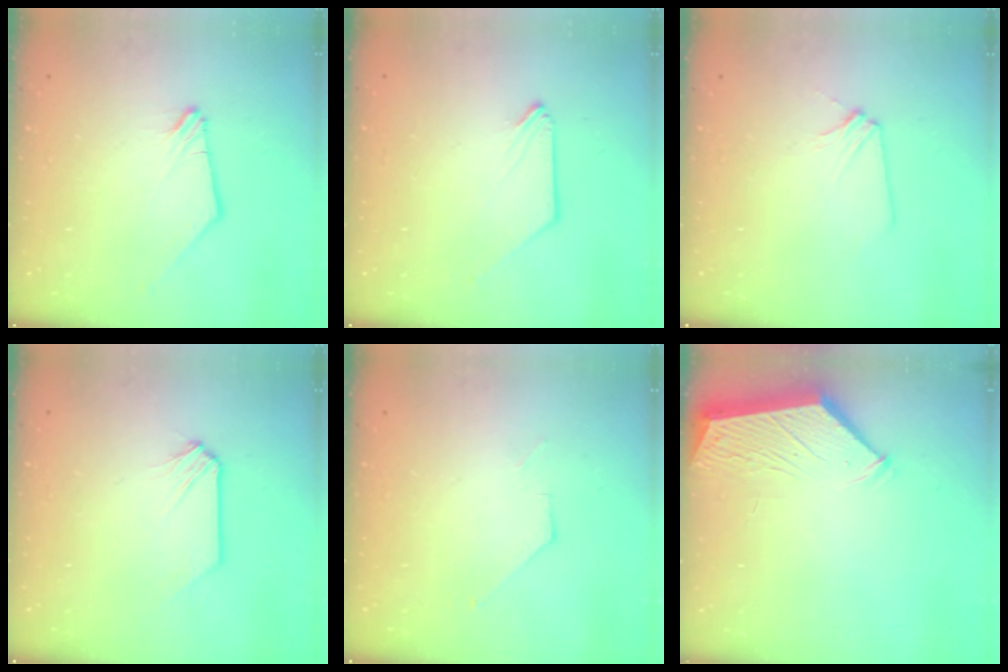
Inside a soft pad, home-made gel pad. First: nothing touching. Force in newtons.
{"total": 0.0}
{"total": 2.8, "press": 2.8, "slide": 0.6}
{"total": 0.0}
{"total": 1.0, "press": 1.0, "slide": 0.2}
{"total": 3.0, "press": 3.0, "slide": 0.4}